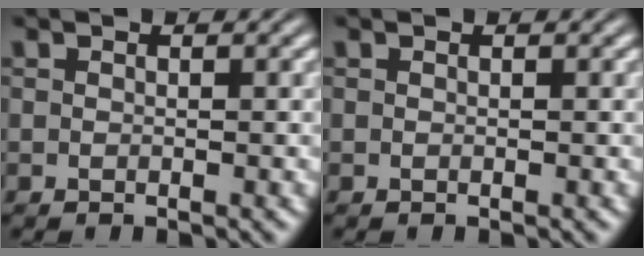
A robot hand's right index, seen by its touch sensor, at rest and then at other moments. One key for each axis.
{"total": 0.0}